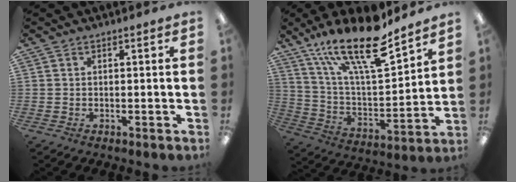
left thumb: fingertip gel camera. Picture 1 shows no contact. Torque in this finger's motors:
{"motor_torque": [0.74, -0.08, 1.44, -1.33, 0.41]}